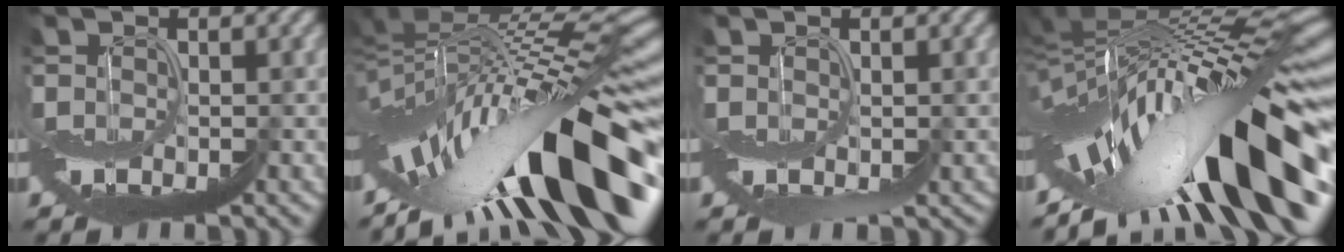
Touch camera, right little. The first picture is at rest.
{"total": 16.3, "force": [-6.3, 5.8, 13.9], "torque": [-0.204, 0.014, -0.105]}
{"total": 1.1, "force": [-0.3, 0.8, 0.7], "torque": [-0.005, -0.005, -0.005]}
{"total": 16.1, "force": [-6.3, 5.5, 13.8], "torque": [-0.194, 0.017, -0.104]}